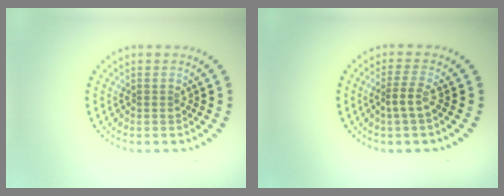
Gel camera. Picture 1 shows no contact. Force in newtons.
{"total": 1.8, "press": 1.3, "slide": 1.3}